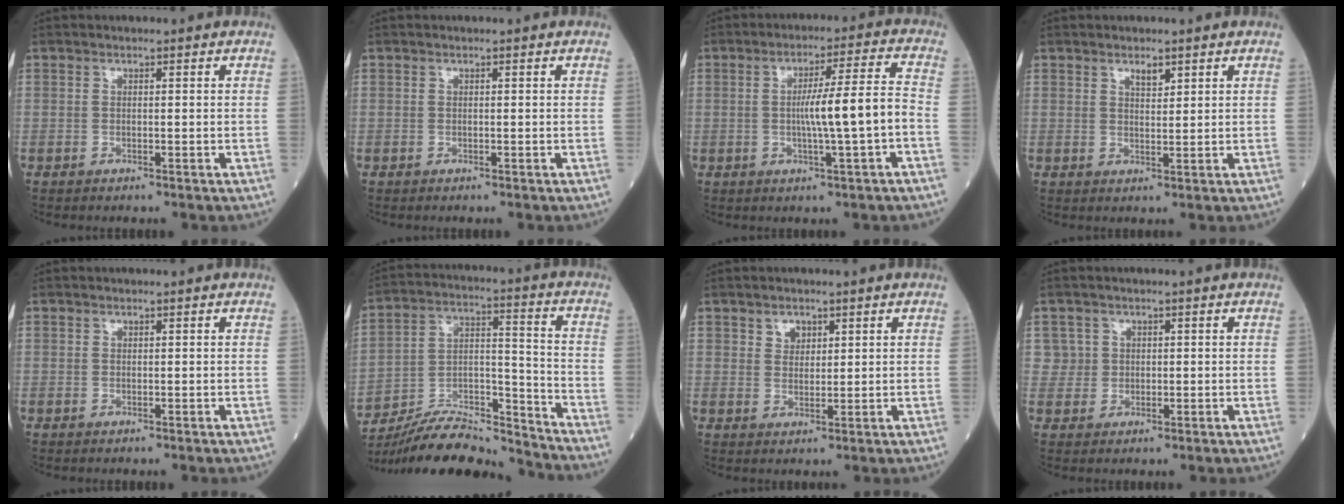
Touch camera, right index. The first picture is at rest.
{"total": 0.0}
{"total": 8.5, "force": [-1.4, -0.6, 8.3], "torque": [-0.137, 0.008, -0.021]}
{"total": 2.1, "force": [1.5, 0.7, 1.3], "torque": [-0.022, -0.003, 0.026]}
{"total": 0.0}
{"total": 16.1, "force": [-15.6, 1.7, 3.7], "torque": [-0.063, 0.036, -0.268]}
{"total": 2.4, "force": [1.5, 1.7, 1.0], "torque": [-0.015, -0.001, 0.026]}
{"total": 2.9, "force": [0.9, 2.7, -0.3], "torque": [0.023, 0.003, 0.011]}